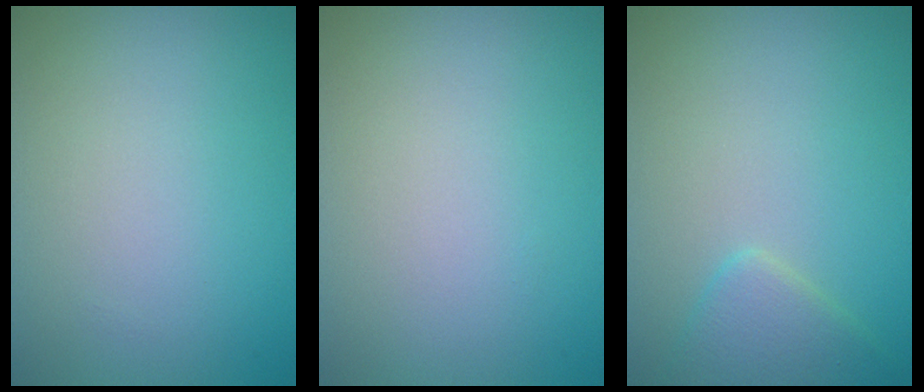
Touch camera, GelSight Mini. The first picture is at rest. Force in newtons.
{"total": 0.0}
{"total": 2.7, "press": 2.7, "slide": 0.2}